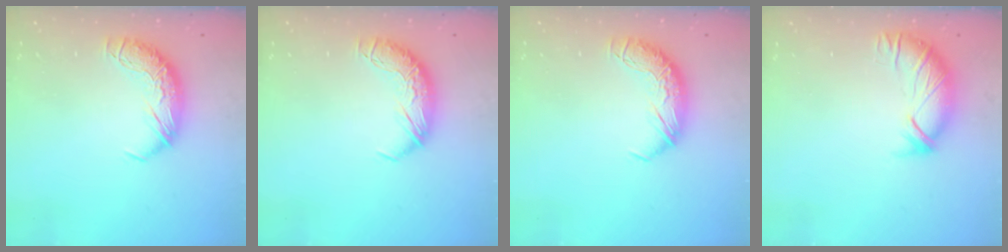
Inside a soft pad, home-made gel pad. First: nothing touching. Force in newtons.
{"total": 0.0}
{"total": 0.0}
{"total": 2.9, "press": 2.6, "slide": 1.4}